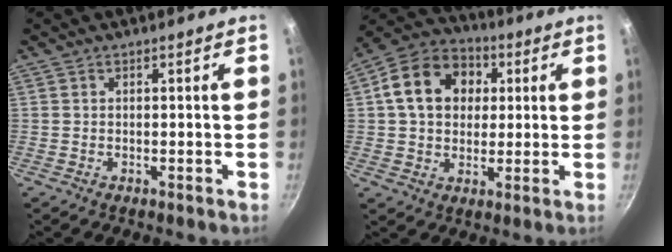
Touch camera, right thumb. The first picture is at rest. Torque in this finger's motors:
{"motor_torque": [0.50, 3.05, 0.87, -0.68, 0.30]}